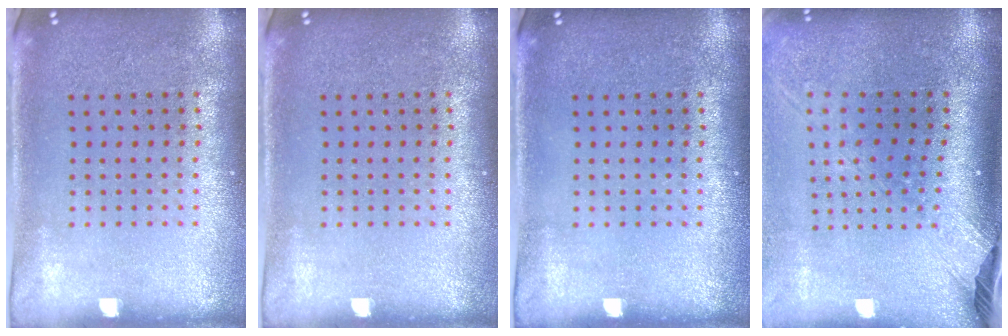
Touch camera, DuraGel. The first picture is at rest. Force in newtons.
{"total": 0.0}
{"total": 0.0}
{"total": 2.6, "press": 1.9, "slide": 1.7}